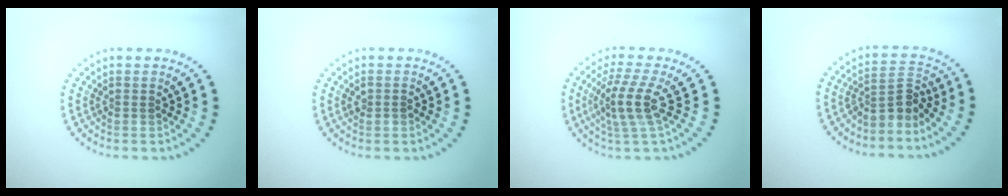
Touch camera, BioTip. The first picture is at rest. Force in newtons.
{"total": 0.9, "press": 0.9, "slide": 0.2}
{"total": 3.8, "press": 3.1, "slide": 2.2}
{"total": 3.0, "press": 2.1, "slide": 2.1}